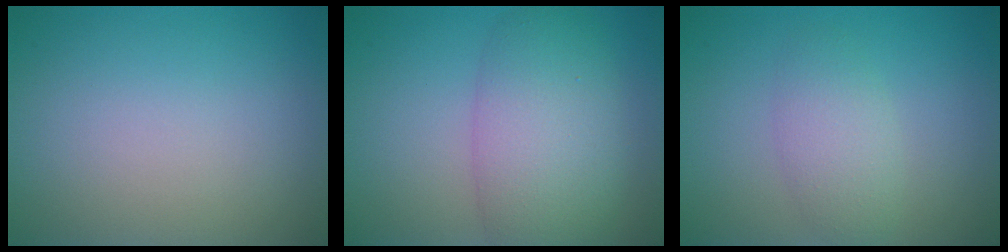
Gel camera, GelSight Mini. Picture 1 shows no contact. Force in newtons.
{"total": 7.1, "press": 7.1, "slide": 0.1}
{"total": 2.7, "press": 2.7, "slide": 0.1}